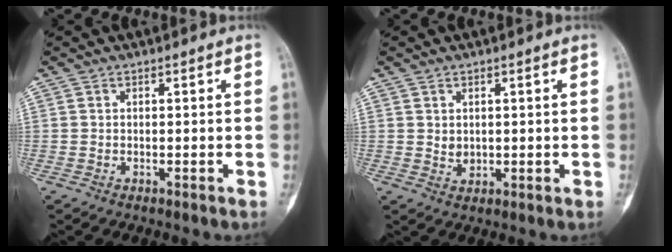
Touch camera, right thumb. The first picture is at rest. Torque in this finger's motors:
{"motor_torque": [0.09, 0.31, 0.40, 0.12, 0.07]}